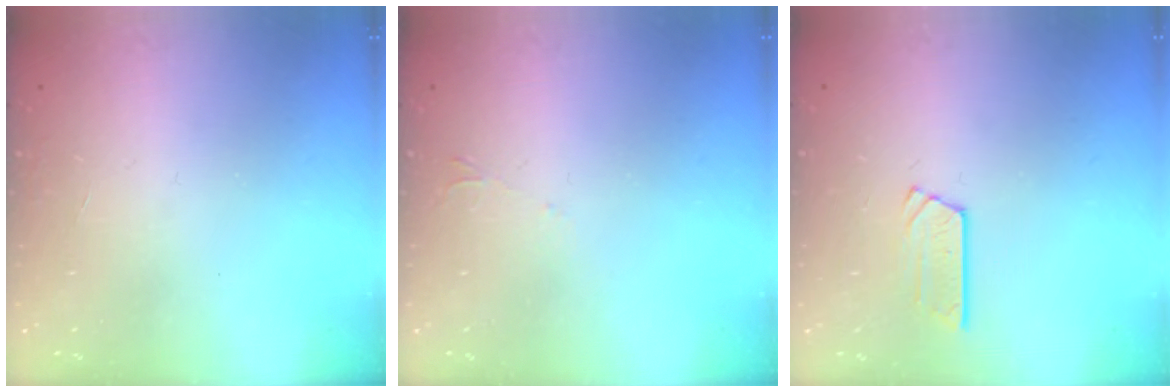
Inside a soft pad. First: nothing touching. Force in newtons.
{"total": 2.2, "press": 2.2, "slide": 0.4}
{"total": 4.3, "press": 4.2, "slide": 0.4}